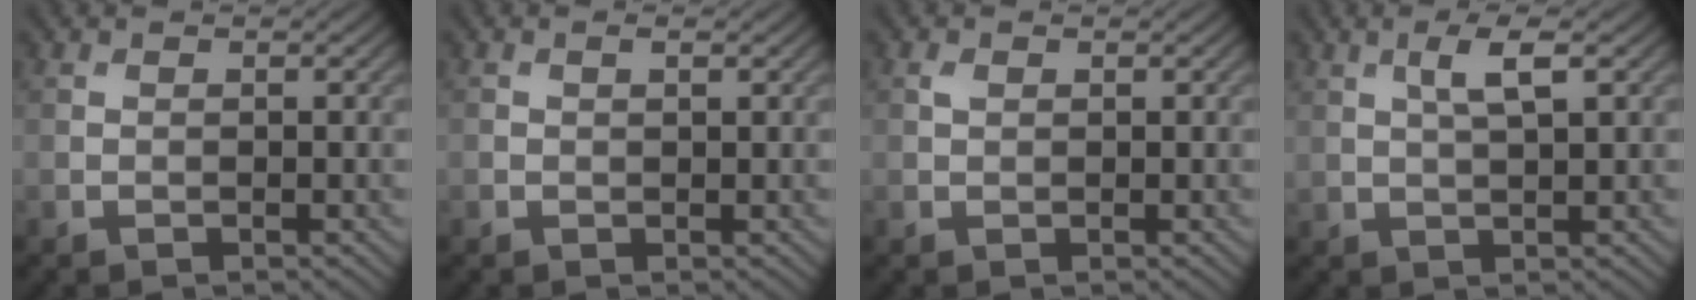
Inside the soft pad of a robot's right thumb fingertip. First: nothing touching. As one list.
[{"total": 0.8, "force": [0.3, 0.3, 0.7], "torque": [-0.011, -0.001, 0.005]}, {"total": 0.8, "force": [0.3, 0.6, 0.5], "torque": [-0.012, 0.000, 0.007]}, {"total": 3.5, "force": [1.4, 0.8, 3.1], "torque": [-0.063, 0.005, 0.027]}]